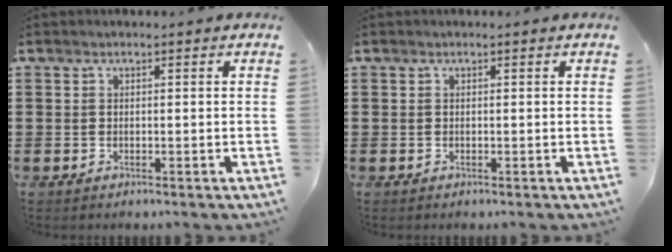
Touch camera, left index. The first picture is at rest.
{"total": 0.0}